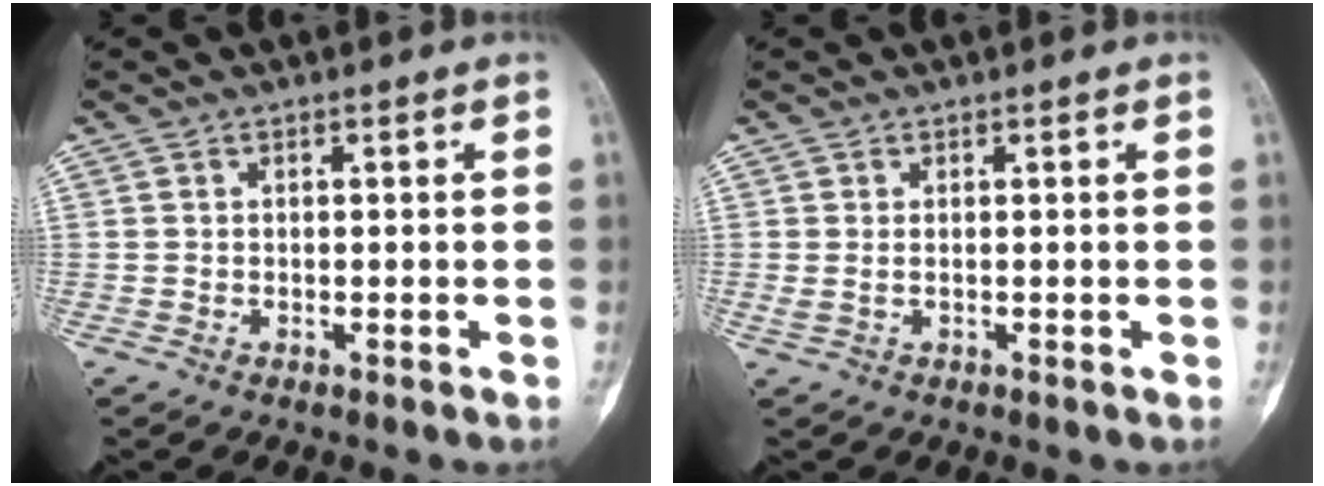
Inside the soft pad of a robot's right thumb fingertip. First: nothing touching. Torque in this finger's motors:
{"motor_torque": [-0.05, 0.35, 0.41, 0.03, 0.04]}